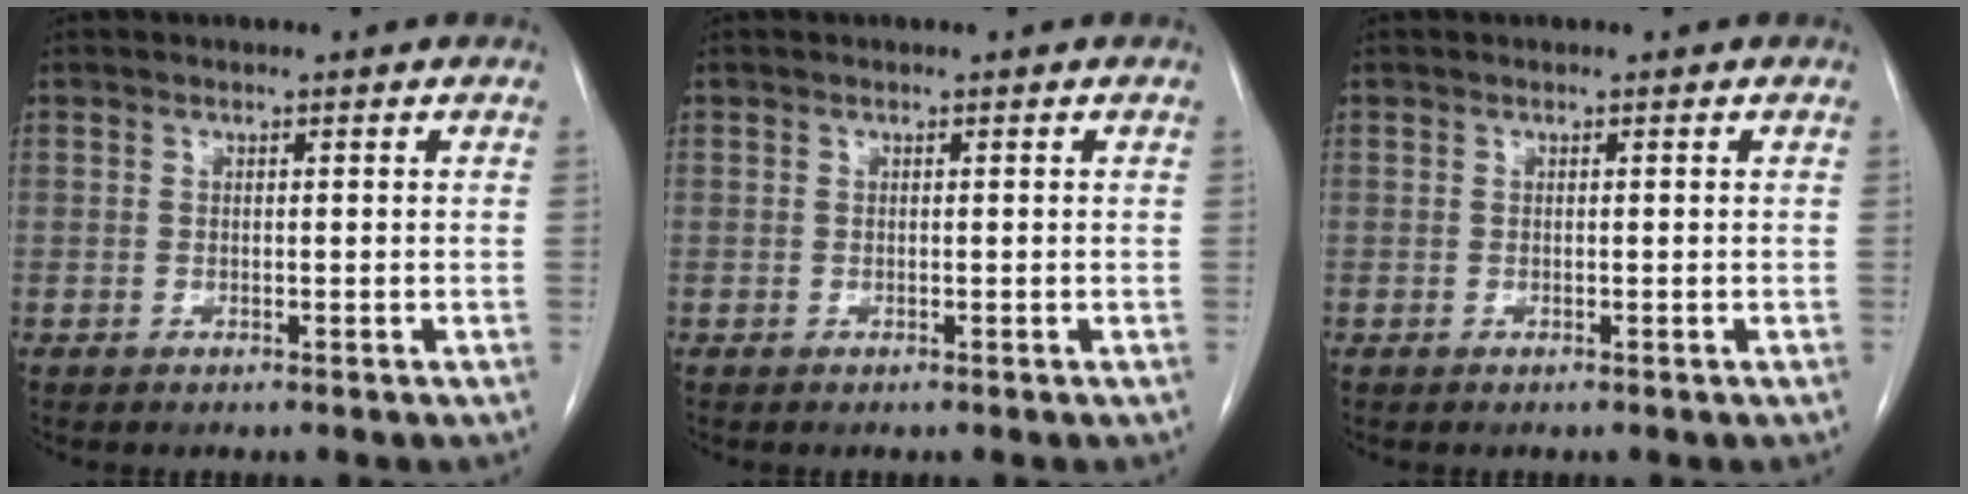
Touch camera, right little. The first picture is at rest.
{"total": 0.0}
{"total": 0.0}